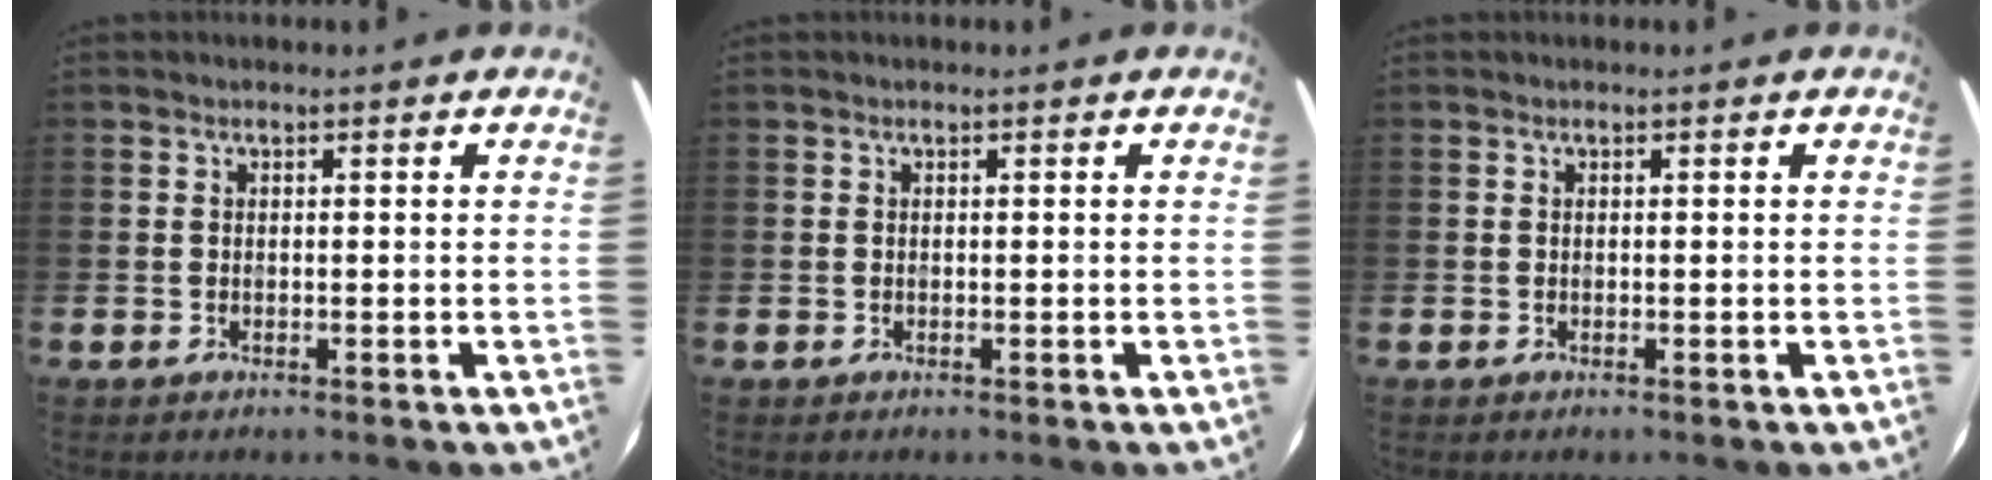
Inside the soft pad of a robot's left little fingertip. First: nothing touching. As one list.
[{"total": 0.0}, {"total": 0.0}]